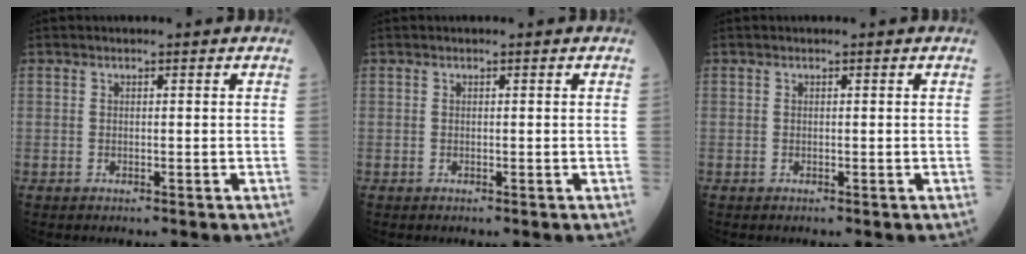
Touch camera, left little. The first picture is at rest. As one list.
[{"total": 0.0}, {"total": 0.0}]